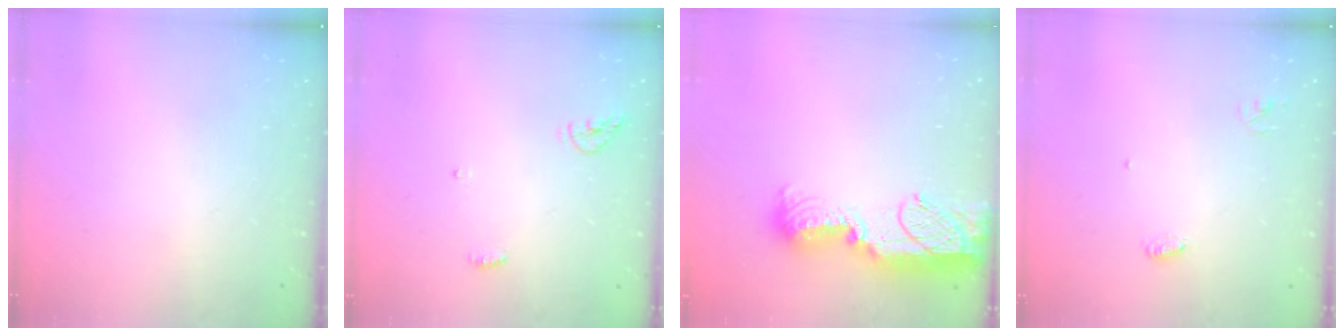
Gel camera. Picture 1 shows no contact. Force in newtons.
{"total": 4.1, "press": 3.9, "slide": 1.3}
{"total": 17.4, "press": 16.6, "slide": 5.5}
{"total": 3.8, "press": 3.7, "slide": 0.4}